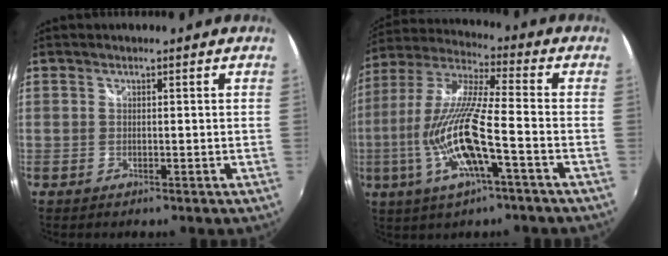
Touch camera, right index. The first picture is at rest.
{"total": 16.6, "force": [-5.6, 2.3, 15.5], "torque": [-0.305, -0.020, -0.107]}